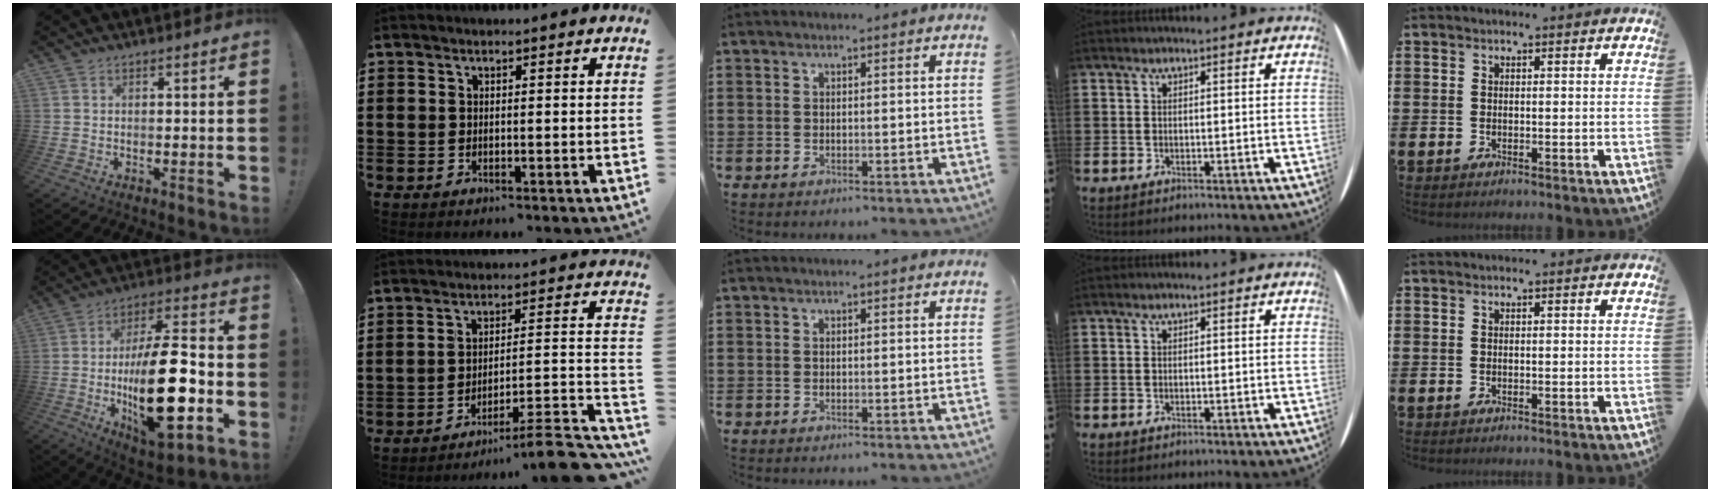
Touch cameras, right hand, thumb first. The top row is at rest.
{"thumb": {"total": 26.7, "force": [-4.3, 10.3, 24.2], "torque": [-0.428, 0.011, -0.062]}, "index": {"total": 8.2, "force": [-6.8, -0.1, 4.5], "torque": [-0.063, -0.007, -0.132]}}